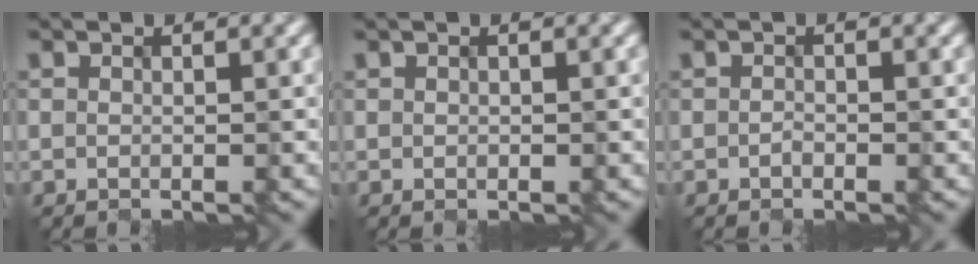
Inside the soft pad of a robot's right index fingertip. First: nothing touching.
{"total": 0.0}
{"total": 0.8, "force": [-0.8, 0.2, 0.1], "torque": [-0.007, 0.000, -0.007]}